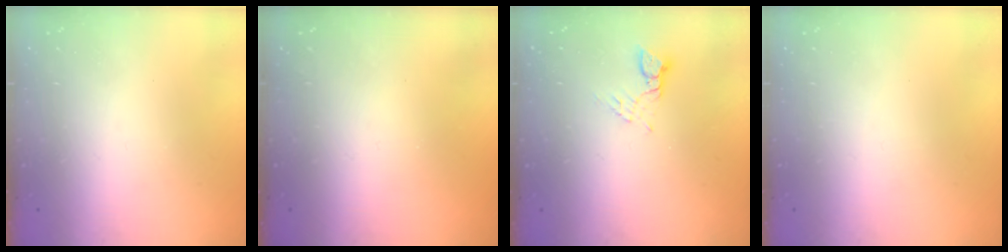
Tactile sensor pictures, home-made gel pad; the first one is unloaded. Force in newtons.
{"total": 0.0}
{"total": 2.5, "press": 2.5, "slide": 0.1}
{"total": 0.0}